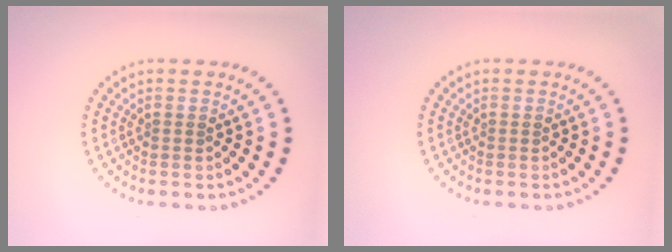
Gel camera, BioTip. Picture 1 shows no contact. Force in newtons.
{"total": 0.0}